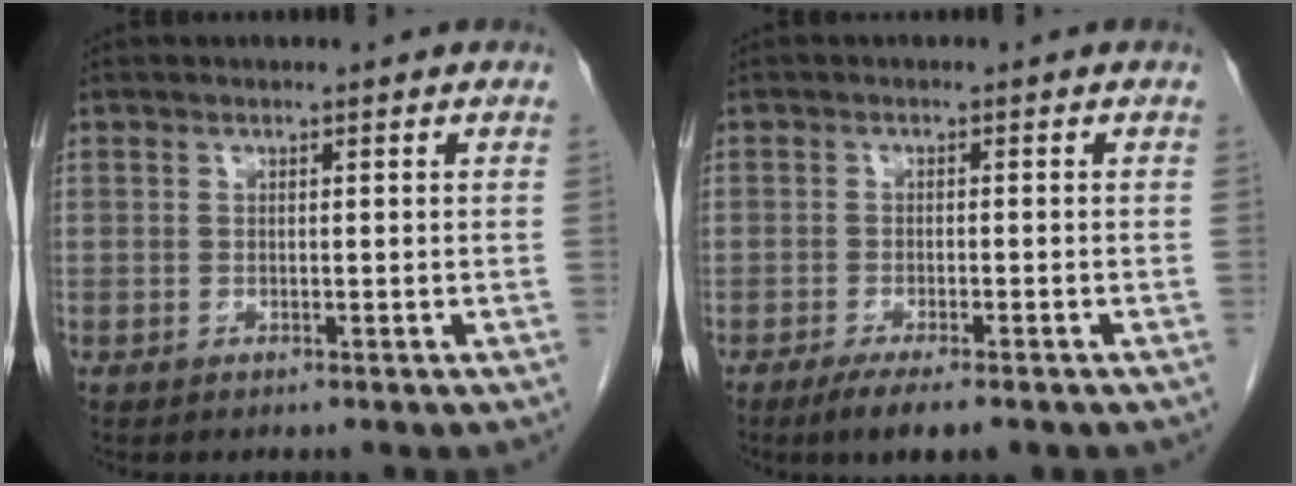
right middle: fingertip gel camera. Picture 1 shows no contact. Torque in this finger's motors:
{"motor_torque": [0.13, 0.00, 0.04, 0.02]}